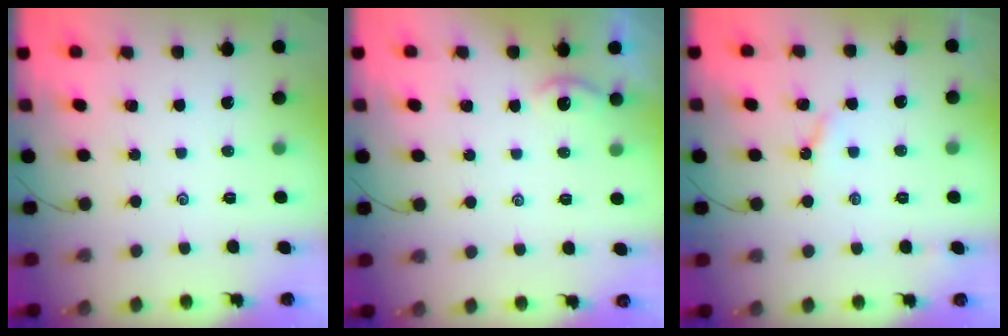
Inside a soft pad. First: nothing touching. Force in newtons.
{"total": 2.5, "press": 2.5, "slide": 0.2}
{"total": 2.9, "press": 2.8, "slide": 0.4}